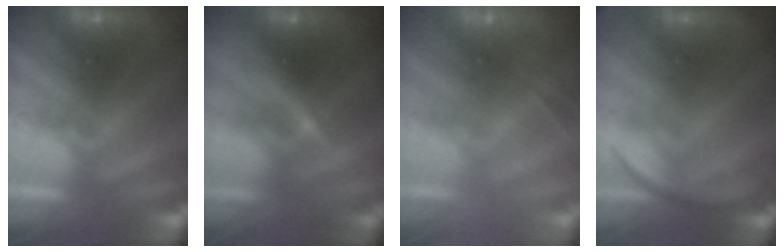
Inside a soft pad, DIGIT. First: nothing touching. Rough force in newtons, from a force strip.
{"total": 2.9}
{"total": 2.0}
{"total": 3.3}